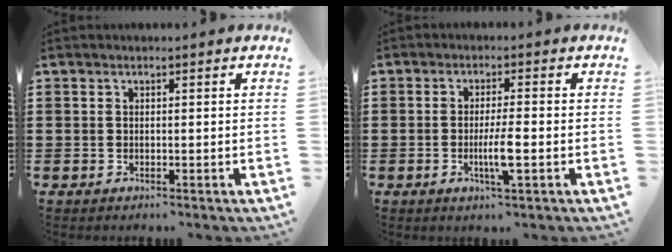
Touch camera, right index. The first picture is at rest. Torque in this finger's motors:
{"motor_torque": [1.83, 0.31, 0.42, 0.10]}